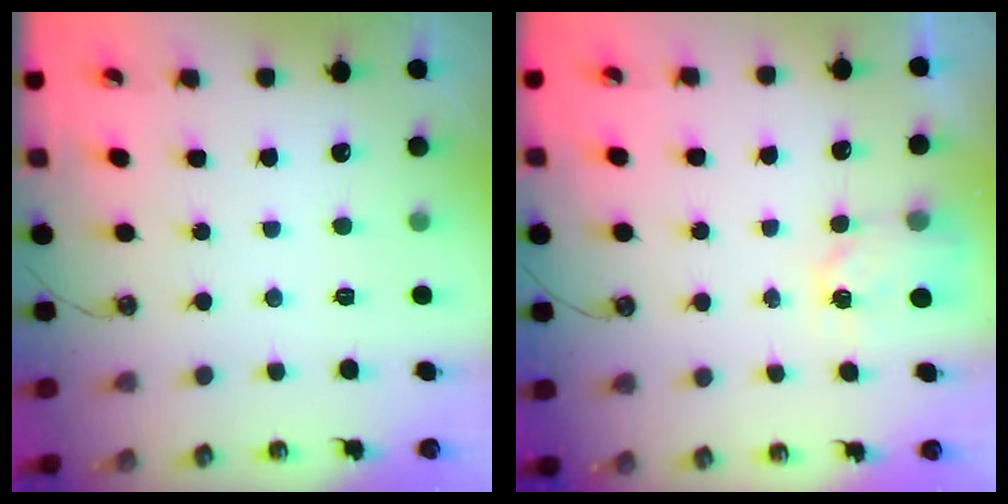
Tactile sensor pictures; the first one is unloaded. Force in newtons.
{"total": 3.2, "press": 3.1, "slide": 0.5}